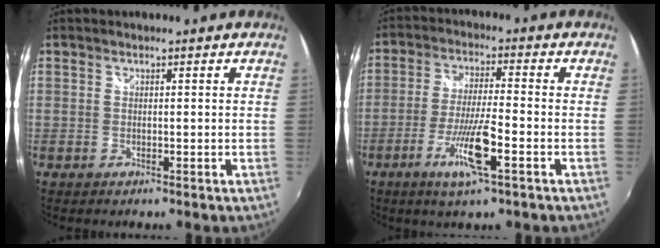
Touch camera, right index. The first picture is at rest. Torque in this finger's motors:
{"motor_torque": [0.97, 0.95, 0.36, 0.13]}